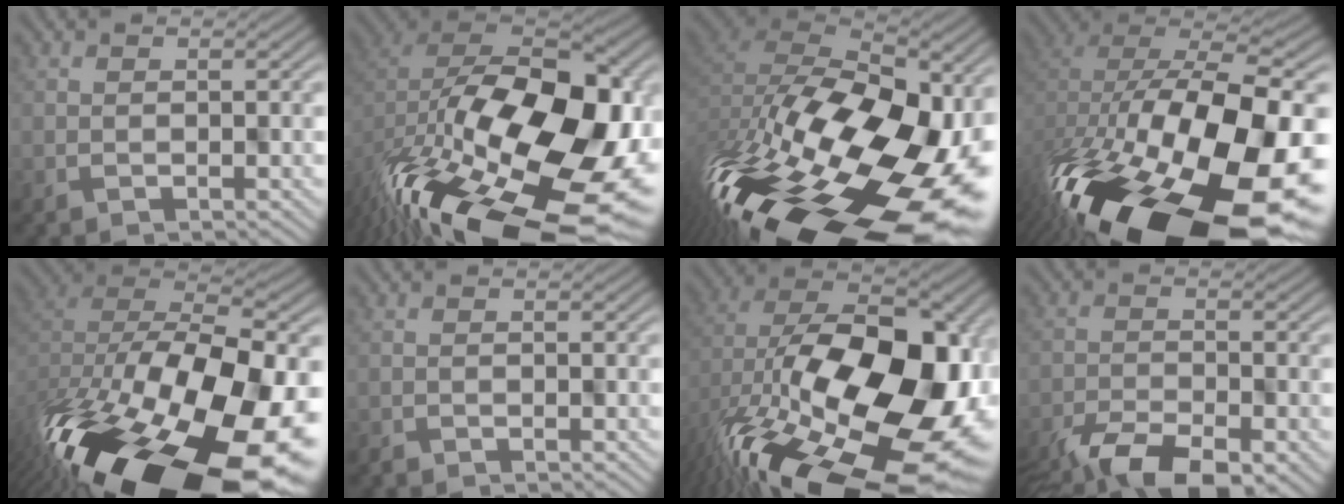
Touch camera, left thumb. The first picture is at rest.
{"total": 19.1, "force": [-6.3, 12.0, 13.5], "torque": [-0.260, -0.077, -0.061]}
{"total": 20.0, "force": [-7.5, 10.6, 15.2], "torque": [-0.314, -0.037, -0.112]}
{"total": 19.7, "force": [-7.9, 10.2, 14.8], "torque": [-0.303, -0.078, -0.087]}
{"total": 20.2, "force": [-10.8, 9.8, 14.0], "torque": [-0.262, -0.091, -0.120]}
{"total": 0.7, "force": [-0.7, 0.1, -0.1], "torque": [0.001, -0.003, -0.013]}
{"total": 19.5, "force": [-4.6, 11.9, 14.8], "torque": [-0.279, -0.058, -0.038]}
{"total": 9.0, "force": [-6.1, 3.5, 5.7], "torque": [-0.102, -0.012, -0.110]}